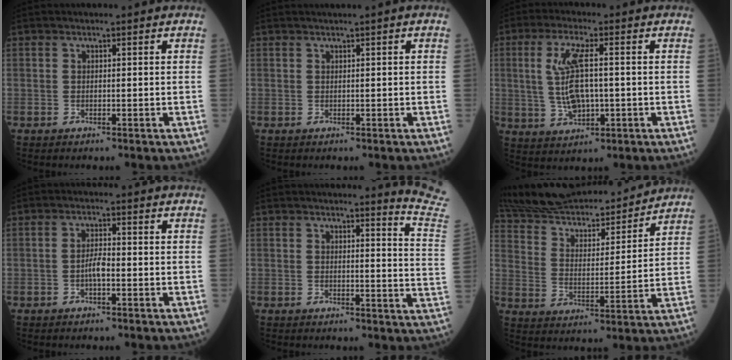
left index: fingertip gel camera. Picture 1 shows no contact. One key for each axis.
{"total": 0.7, "fx": 0.4, "fy": -0.2, "fz": 0.5, "tx": -0.013, "ty": 0.001, "tz": 0.013}
{"total": 7.9, "fx": 0.2, "fy": 2.5, "fz": 7.6, "tx": -0.166, "ty": 0.004, "tz": 0.010}
{"total": 2.3, "fx": -0.9, "fy": 0.5, "fz": 2.0, "tx": -0.039, "ty": 0.001, "tz": -0.019}
{"total": 8.5, "fx": 8.3, "fy": -1.9, "fz": 0.9, "tx": -0.012, "ty": -0.104, "tz": 0.070}
{"total": 24.2, "fx": 22.1, "fy": 4.8, "fz": 8.5, "tx": -0.164, "ty": 0.006, "tz": 0.337}